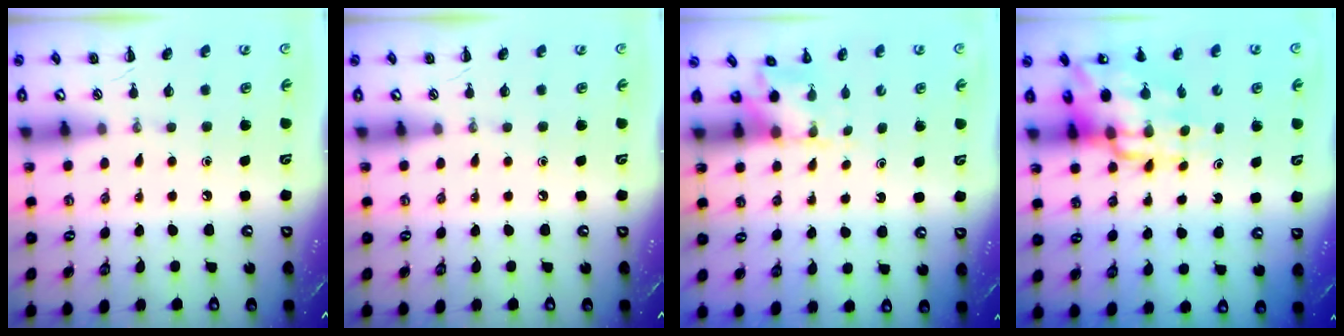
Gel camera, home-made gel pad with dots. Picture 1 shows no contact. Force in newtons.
{"total": 0.0}
{"total": 2.5, "press": 2.5, "slide": 0.5}
{"total": 15.0, "press": 14.4, "slide": 4.2}